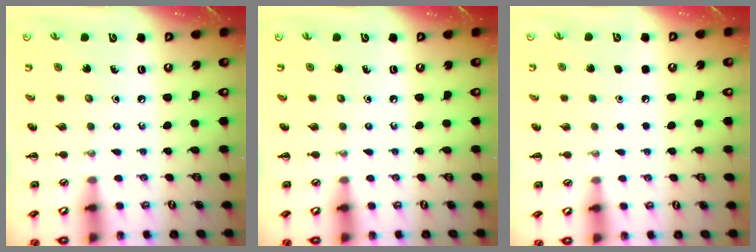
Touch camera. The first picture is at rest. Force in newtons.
{"total": 0.0}
{"total": 1.6, "press": 1.6, "slide": 0.1}